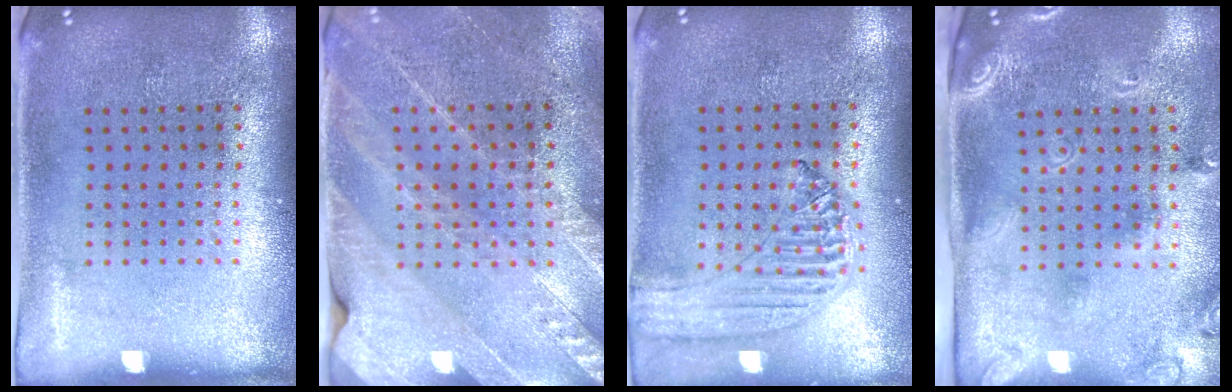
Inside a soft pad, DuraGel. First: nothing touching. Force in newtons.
{"total": 2.6, "press": 2.5, "slide": 0.4}
{"total": 1.2, "press": 1.2, "slide": 0.2}
{"total": 2.5, "press": 1.7, "slide": 1.9}